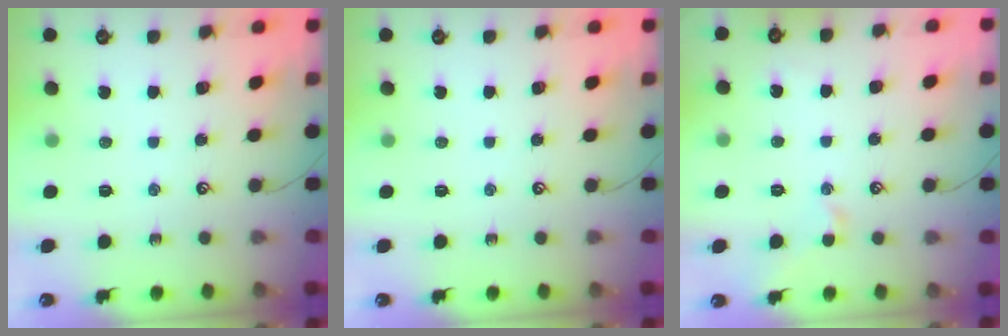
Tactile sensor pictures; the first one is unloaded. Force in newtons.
{"total": 0.0}
{"total": 2.2, "press": 2.1, "slide": 0.5}